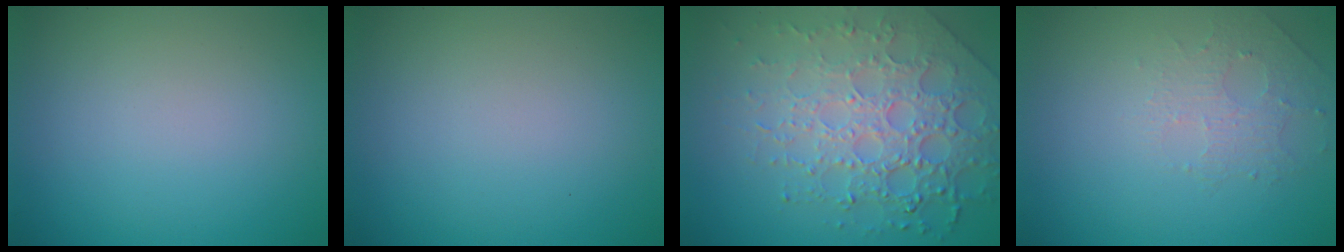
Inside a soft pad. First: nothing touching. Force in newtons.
{"total": 0.0}
{"total": 8.1, "press": 5.6, "slide": 5.9}
{"total": 1.5, "press": 1.0, "slide": 1.1}